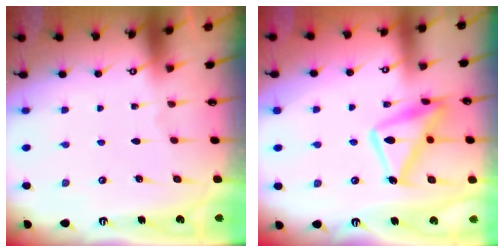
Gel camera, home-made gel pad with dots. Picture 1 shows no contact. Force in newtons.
{"total": 14.8, "press": 14.8, "slide": 1.0}